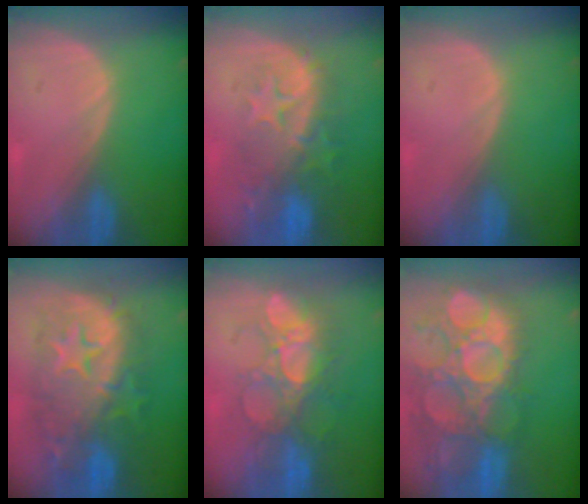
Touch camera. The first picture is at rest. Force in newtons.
{"total": 9.7, "press": 9.1, "slide": 3.2}
{"total": 0.0}
{"total": 12.5, "press": 12.5, "slide": 1.1}
{"total": 8.6, "press": 8.3, "slide": 2.4}
{"total": 15.0, "press": 12.6, "slide": 8.2}